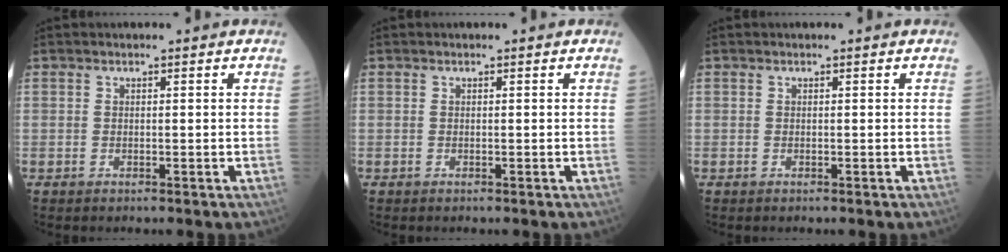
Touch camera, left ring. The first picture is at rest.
{"total": 0.0}
{"total": 0.0}